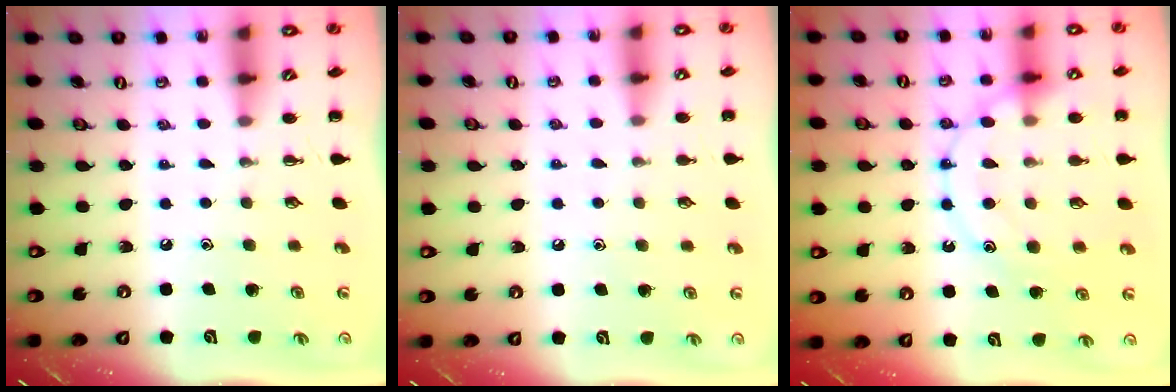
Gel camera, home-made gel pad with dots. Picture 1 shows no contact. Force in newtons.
{"total": 4.9, "press": 4.7, "slide": 1.5}
{"total": 14.8, "press": 14.8, "slide": 1.1}